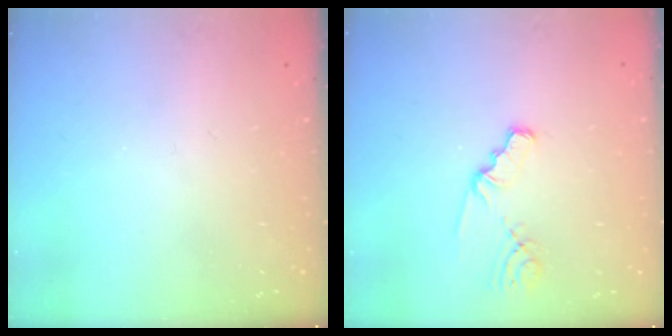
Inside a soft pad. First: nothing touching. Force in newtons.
{"total": 1.9, "press": 1.9, "slide": 0.3}